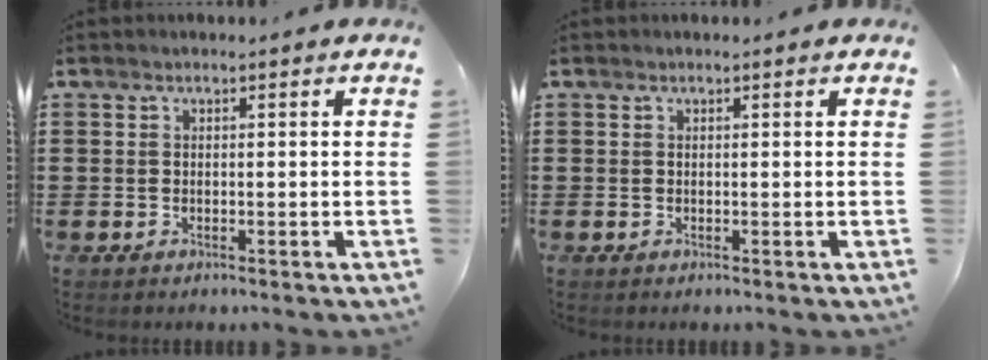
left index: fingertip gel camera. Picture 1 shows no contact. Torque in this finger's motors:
{"motor_torque": [0.17, 0.17, 0.00, 0.01]}